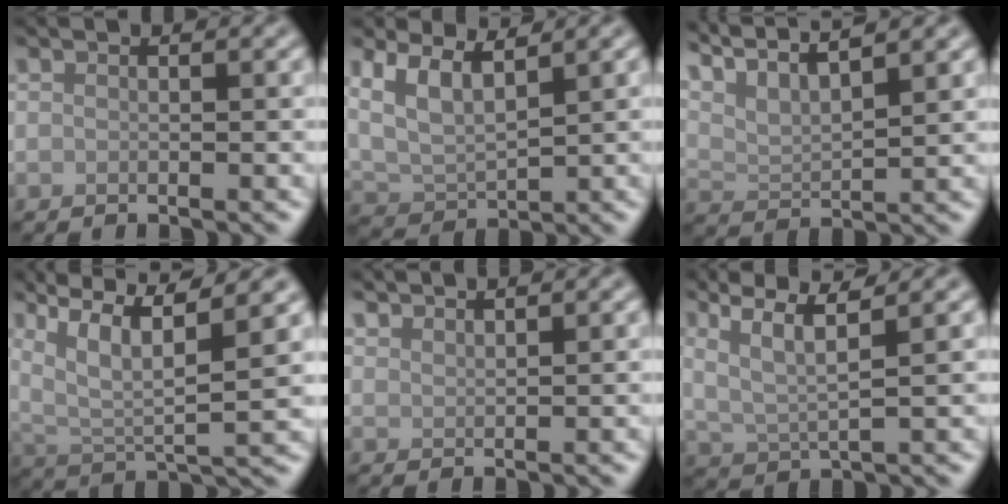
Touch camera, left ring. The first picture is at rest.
{"total": 4.9, "force": [2.8, 2.1, 3.4], "torque": [-0.078, 0.001, 0.056]}
{"total": 7.8, "force": [5.9, 2.0, 4.7], "torque": [-0.098, 0.023, 0.090]}
{"total": 9.8, "force": [5.5, 2.7, 7.7], "torque": [-0.157, 0.010, 0.102]}
{"total": 2.1, "force": [2.1, 0.1, 0.2], "torque": [0.001, 0.002, 0.036]}
{"total": 4.9, "force": [2.8, 1.2, 3.9], "torque": [-0.072, 0.006, 0.055]}